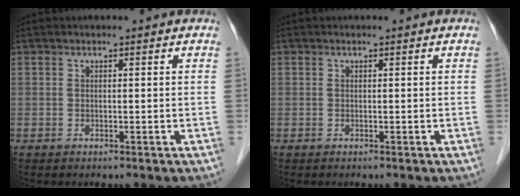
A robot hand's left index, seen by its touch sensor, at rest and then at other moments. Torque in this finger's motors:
{"motor_torque": [0.00, 0.00, -0.02, -0.01]}